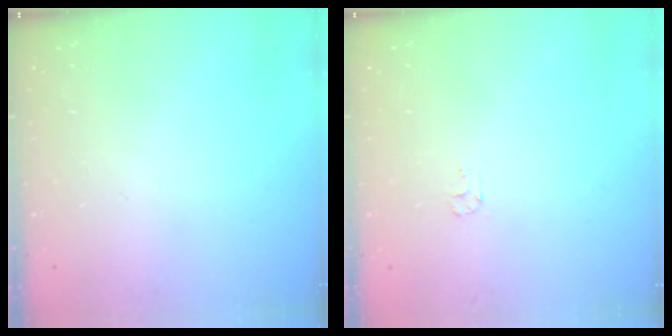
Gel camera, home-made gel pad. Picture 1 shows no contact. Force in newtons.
{"total": 4.1, "press": 4.1, "slide": 0.4}